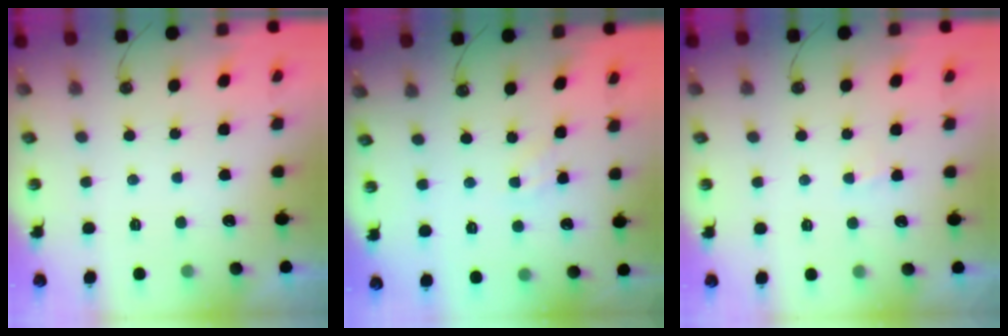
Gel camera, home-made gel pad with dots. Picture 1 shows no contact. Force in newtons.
{"total": 1.3, "press": 1.3, "slide": 0.3}
{"total": 1.4, "press": 1.3, "slide": 0.2}